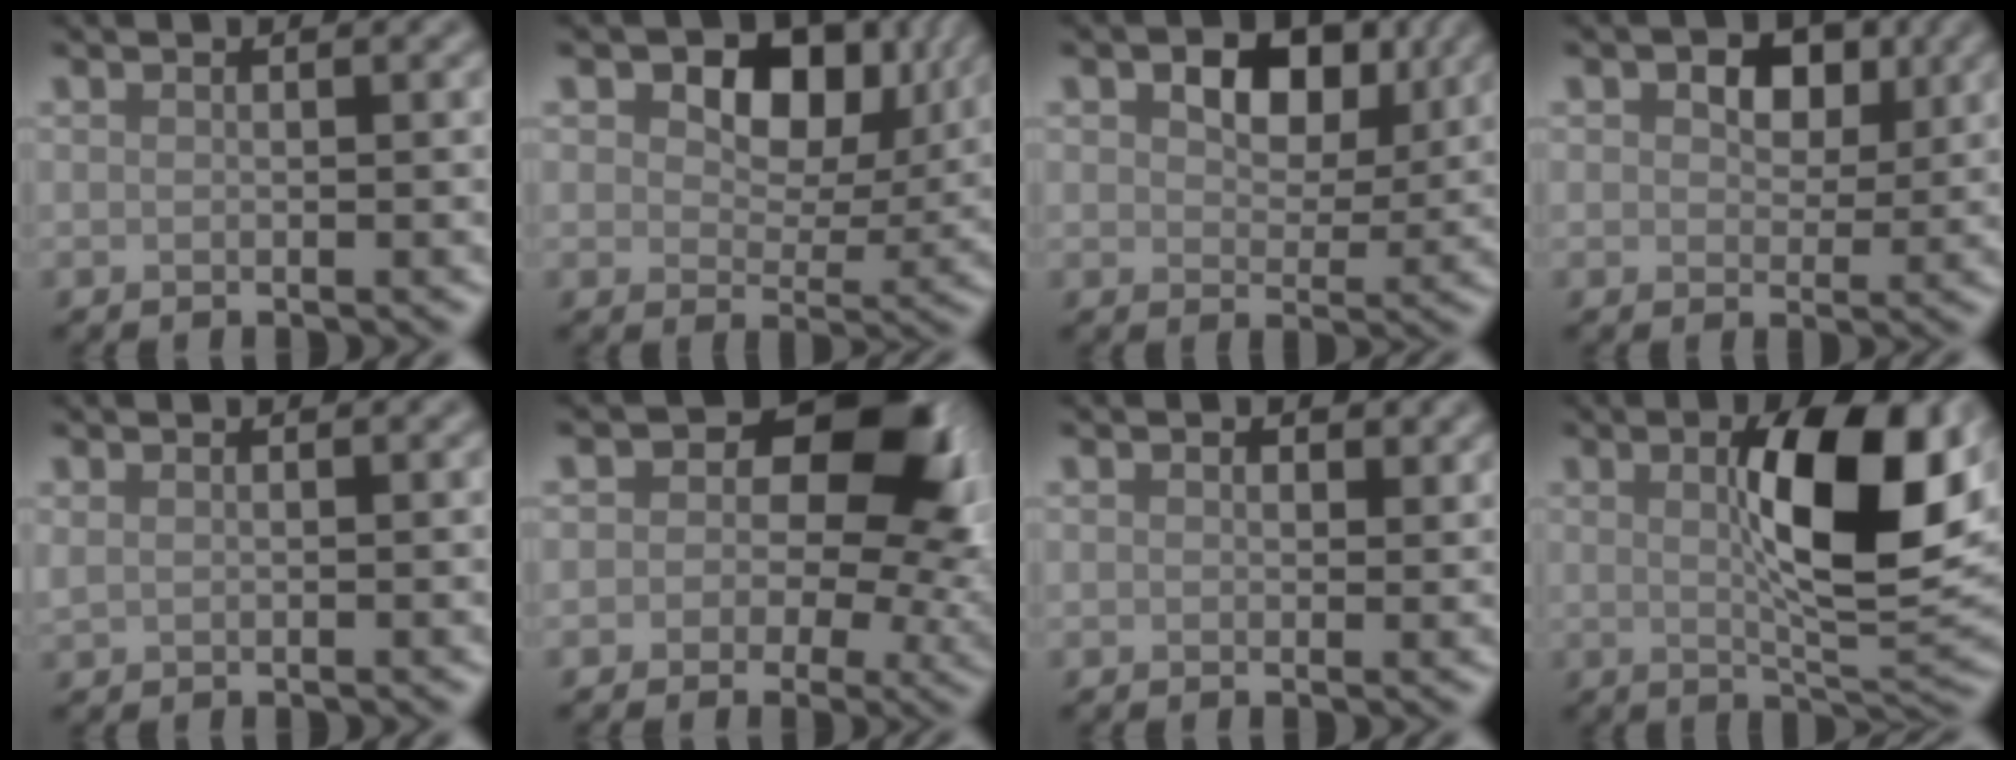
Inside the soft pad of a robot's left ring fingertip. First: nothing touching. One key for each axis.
{"total": 8.5, "fx": 3.3, "fy": 5.4, "fz": 5.7, "tx": -0.092, "ty": -0.005, "tz": 0.044}
{"total": 6.6, "fx": 2.7, "fy": 4.1, "fz": 4.4, "tx": -0.073, "ty": -0.003, "tz": 0.033}
{"total": 5.2, "fx": 2.2, "fy": 3.4, "fz": 3.3, "tx": -0.049, "ty": 0.003, "tz": 0.018}
{"total": 0.6, "fx": 0.5, "fy": 0.3, "fz": 0.3, "tx": -0.010, "ty": 0.000, "tz": 0.012}
{"total": 9.1, "fx": 2.2, "fy": 6.2, "fz": 6.3, "tx": -0.054, "ty": -0.003, "tz": 0.018}
{"total": 1.2, "fx": 0.7, "fy": 0.8, "fz": 0.5, "tx": -0.006, "ty": -0.002, "tz": 0.010}
{"total": 9.6, "fx": 1.9, "fy": 2.8, "fz": 8.9, "tx": -0.131, "ty": -0.002, "tz": 0.034}